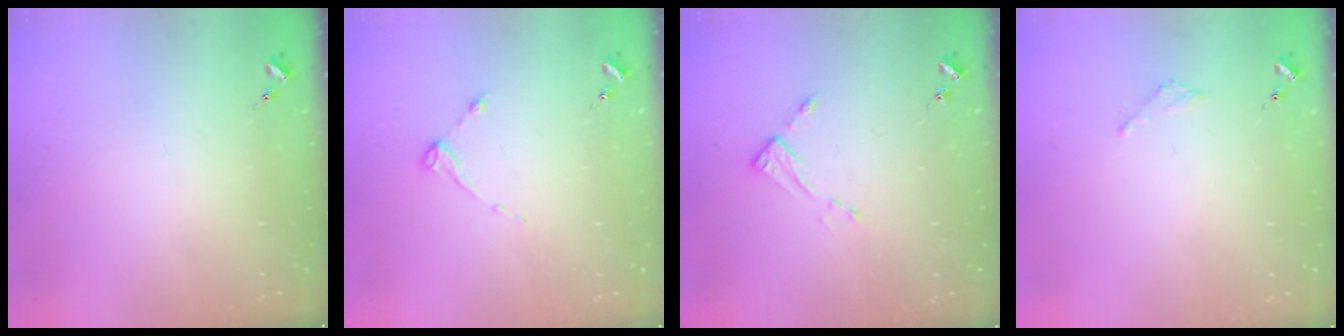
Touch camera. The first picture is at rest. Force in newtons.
{"total": 3.0, "press": 3.0, "slide": 0.4}
{"total": 3.8, "press": 3.8, "slide": 0.3}
{"total": 1.8, "press": 1.8, "slide": 0.2}